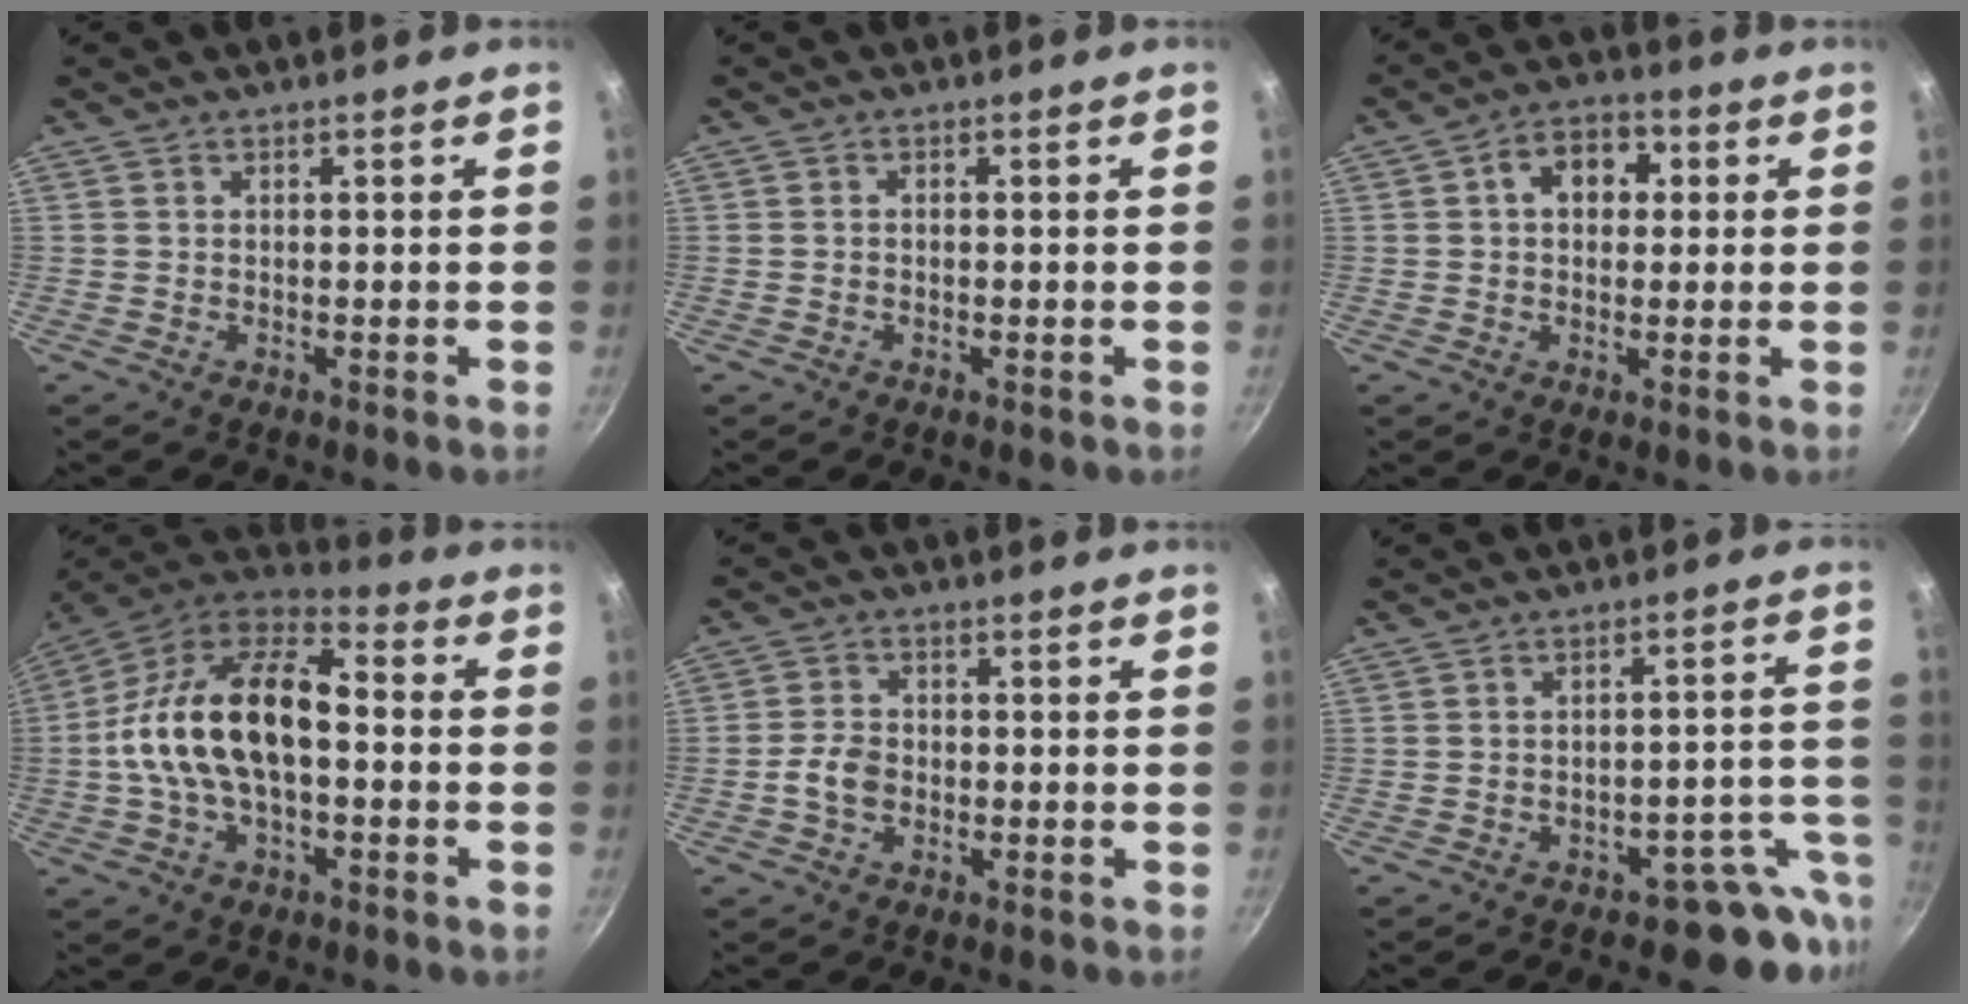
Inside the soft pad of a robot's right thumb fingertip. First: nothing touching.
{"total": 0.5, "force": [-0.3, 0.3, 0.2], "torque": [-0.008, 0.005, -0.006]}
{"total": 7.8, "force": [1.6, 5.8, 5.0], "torque": [-0.039, 0.014, 0.012]}
{"total": 20.1, "force": [-1.2, 11.1, 16.7], "torque": [-0.288, 0.044, -0.037]}
{"total": 4.5, "force": [-1.3, 3.3, 2.7], "torque": [-0.043, 0.021, -0.029]}
{"total": 6.7, "force": [-5.5, 3.2, 2.1], "torque": [0.037, 0.069, -0.069]}